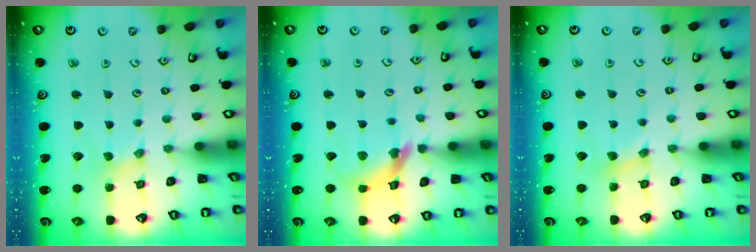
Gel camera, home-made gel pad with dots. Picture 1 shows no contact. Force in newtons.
{"total": 10.1, "press": 10.1, "slide": 1.1}
{"total": 2.1, "press": 2.0, "slide": 0.3}